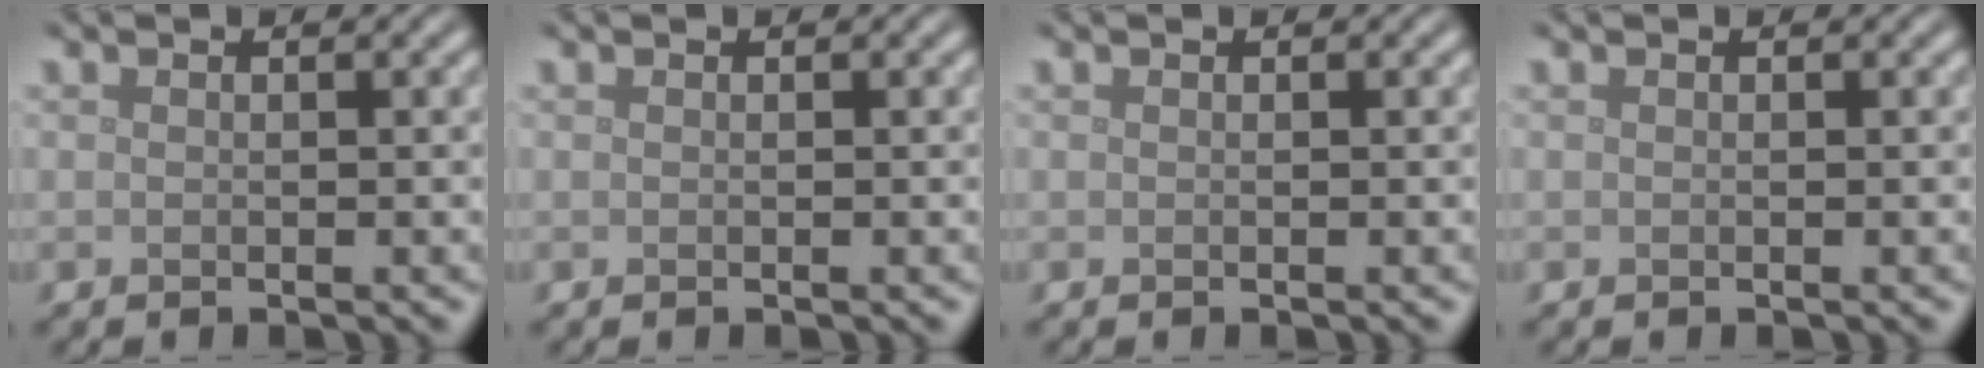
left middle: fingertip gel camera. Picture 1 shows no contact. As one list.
[{"total": 0.0}, {"total": 0.0}, {"total": 0.0}]